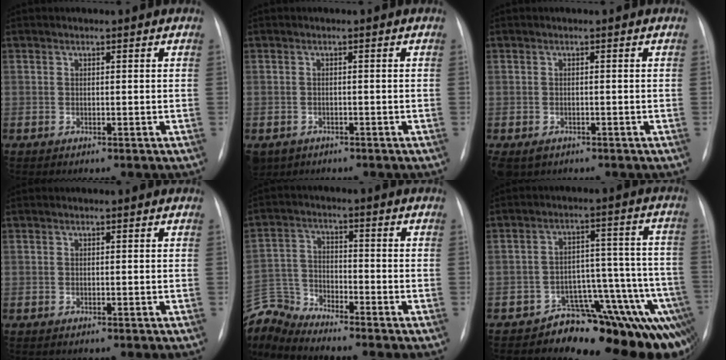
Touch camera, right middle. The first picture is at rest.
{"total": 4.4, "force": [-2.7, 3.3, 1.0], "torque": [-0.016, 0.001, -0.039]}
{"total": 3.6, "force": [-2.1, 2.6, 1.3], "torque": [-0.024, -0.004, -0.029]}
{"total": 0.0}
{"total": 8.9, "force": [-8.9, 0.0, 0.3], "torque": [-0.021, 0.016, -0.178]}
{"total": 13.5, "force": [-11.1, 4.2, 6.4], "torque": [-0.018, 0.072, -0.142]}